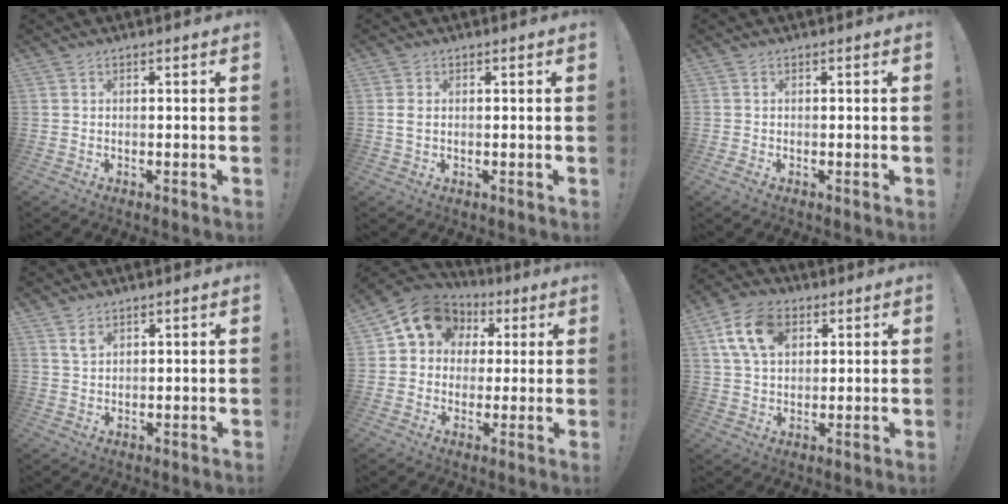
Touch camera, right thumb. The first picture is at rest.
{"total": 2.1, "force": [0.2, 1.3, 1.6], "torque": [-0.032, 0.000, 0.002]}
{"total": 1.0, "force": [-0.6, 0.4, 0.6], "torque": [-0.016, 0.002, -0.009]}
{"total": 3.2, "force": [2.3, 1.6, 1.5], "torque": [-0.017, -0.015, 0.042]}
{"total": 12.8, "force": [4.8, 10.5, 5.6], "torque": [-0.081, -0.013, 0.093]}
{"total": 13.3, "force": [5.2, 8.9, 8.4], "torque": [-0.143, -0.002, 0.101]}